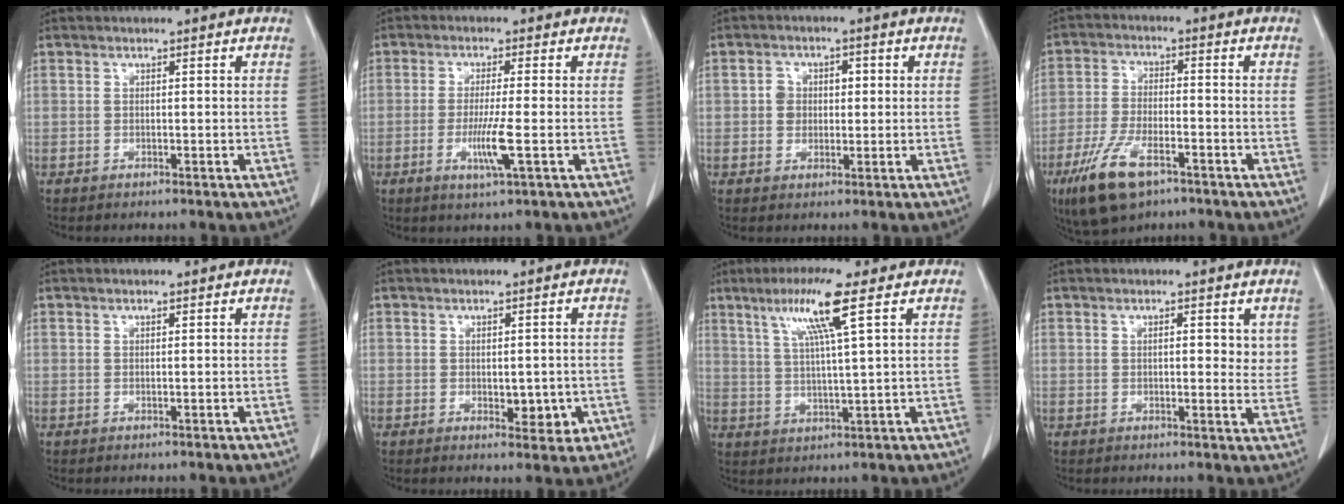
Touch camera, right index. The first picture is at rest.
{"total": 5.9, "force": [-1.7, -0.1, 5.7], "torque": [-0.111, -0.013, -0.030]}
{"total": 4.7, "force": [0.5, 3.6, 3.0], "torque": [-0.053, 0.023, 0.013]}
{"total": 10.9, "force": [-6.2, 4.1, 7.9], "torque": [-0.171, -0.013, -0.109]}
{"total": 0.5, "force": [0.2, 0.2, 0.4], "torque": [-0.009, 0.000, 0.006]}
{"total": 5.1, "force": [-1.1, 2.7, 4.1], "torque": [-0.052, 0.003, -0.004]}
{"total": 9.2, "force": [4.5, -0.6, 8.0], "torque": [-0.155, 0.008, 0.087]}
{"total": 5.2, "force": [2.0, 2.3, 4.2], "torque": [-0.058, -0.006, 0.025]}